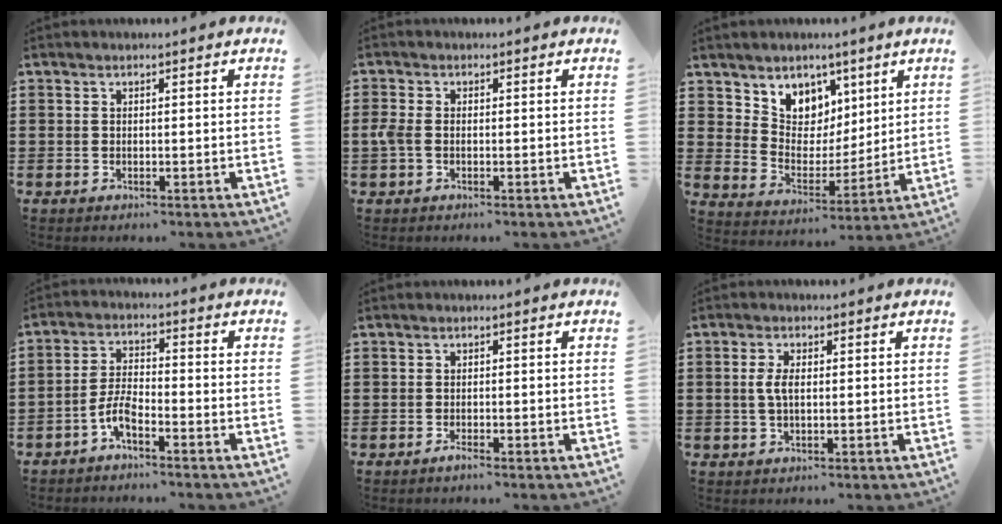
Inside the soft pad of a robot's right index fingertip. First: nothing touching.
{"total": 2.2, "force": [-0.5, 1.2, 1.7], "torque": [-0.056, -0.006, -0.017]}
{"total": 6.9, "force": [4.8, 4.9, -0.4], "torque": [-0.042, -0.036, 0.091]}
{"total": 4.5, "force": [-3.0, 1.3, 3.2], "torque": [-0.084, 0.000, -0.064]}
{"total": 0.9, "force": [-0.8, 0.1, 0.4], "torque": [-0.010, -0.005, -0.014]}
{"total": 3.0, "force": [0.2, 1.3, 2.7], "torque": [-0.062, 0.002, -0.001]}